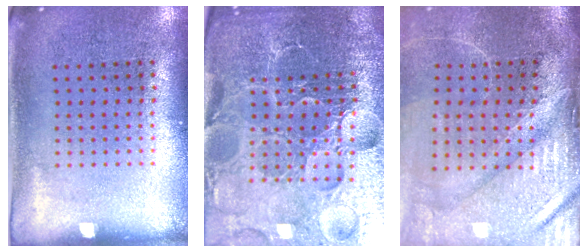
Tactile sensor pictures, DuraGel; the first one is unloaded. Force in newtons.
{"total": 6.6, "press": 5.9, "slide": 3.1}
{"total": 4.6, "press": 3.8, "slide": 2.5}